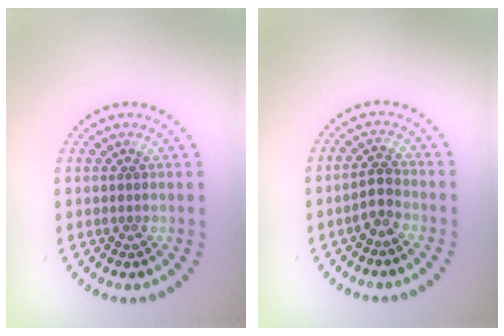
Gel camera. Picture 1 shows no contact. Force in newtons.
{"total": 1.9, "press": 1.7, "slide": 0.8}